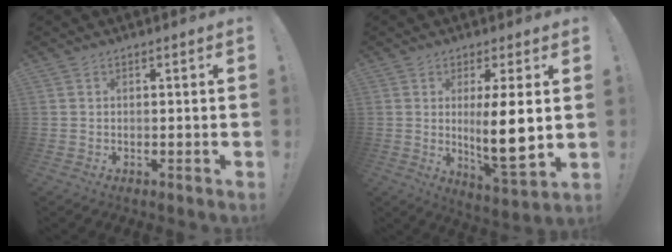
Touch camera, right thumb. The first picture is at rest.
{"total": 11.8, "force": [1.2, 2.0, 11.5], "torque": [-0.193, -0.018, 0.015]}